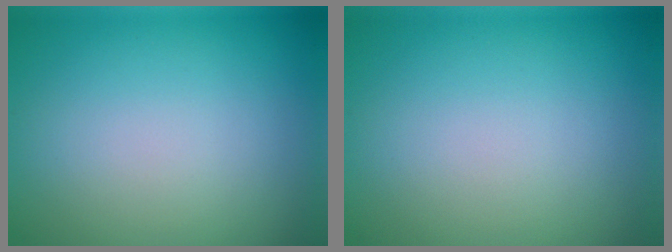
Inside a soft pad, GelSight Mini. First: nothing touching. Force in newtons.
{"total": 0.0}